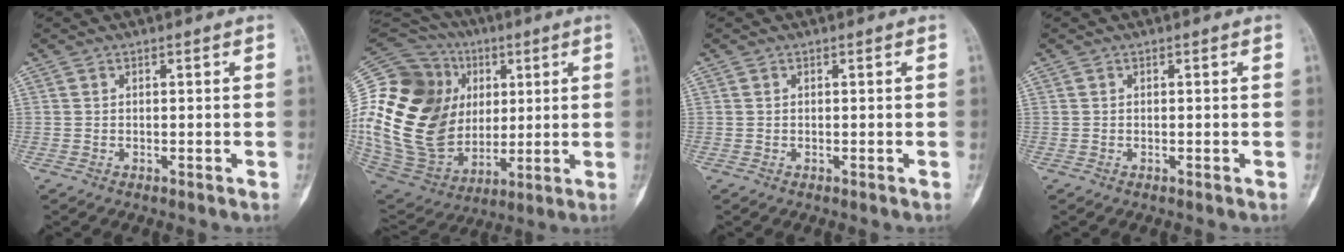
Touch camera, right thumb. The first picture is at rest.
{"total": 34.2, "force": [4.2, 26.1, 21.7], "torque": [-0.458, 0.028, 0.092]}
{"total": 0.0}
{"total": 0.0}